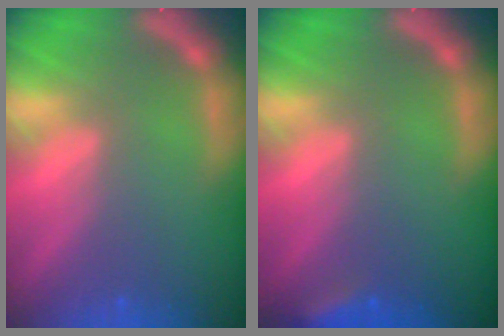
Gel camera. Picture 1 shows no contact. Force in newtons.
{"total": 2.4}